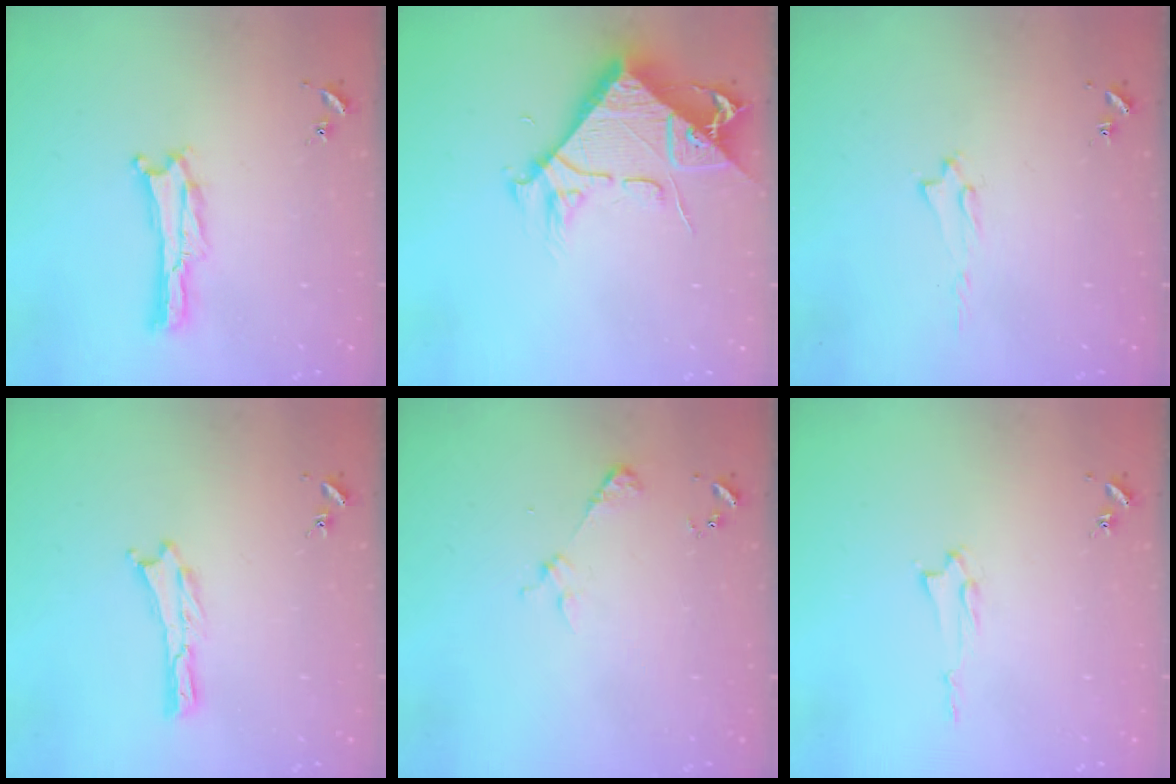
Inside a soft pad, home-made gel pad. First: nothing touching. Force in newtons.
{"total": 6.8, "press": 6.8, "slide": 0.9}
{"total": 1.6, "press": 1.6, "slide": 0.2}
{"total": 0.0}
{"total": 2.2, "press": 2.2, "slide": 0.2}
{"total": 1.3, "press": 1.3, "slide": 0.2}